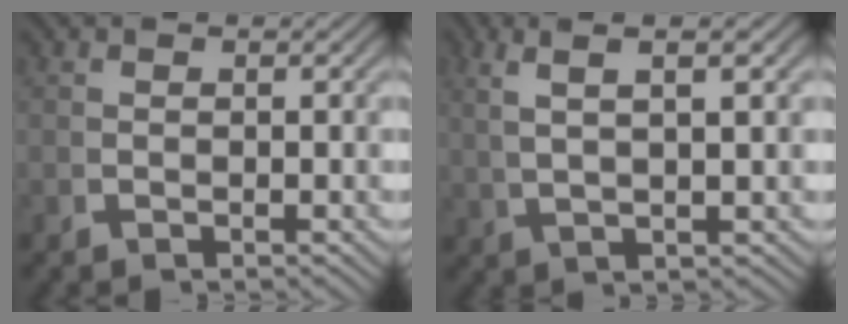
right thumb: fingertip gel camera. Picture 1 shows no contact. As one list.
[{"total": 5.6, "force": [3.0, 1.0, 4.6], "torque": [-0.068, 0.020, 0.053]}]